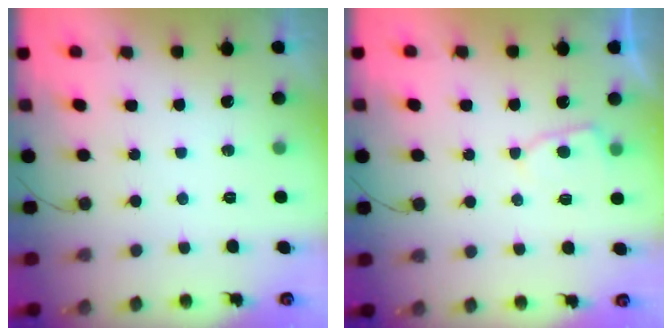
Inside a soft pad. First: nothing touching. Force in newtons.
{"total": 3.6, "press": 3.6, "slide": 0.4}